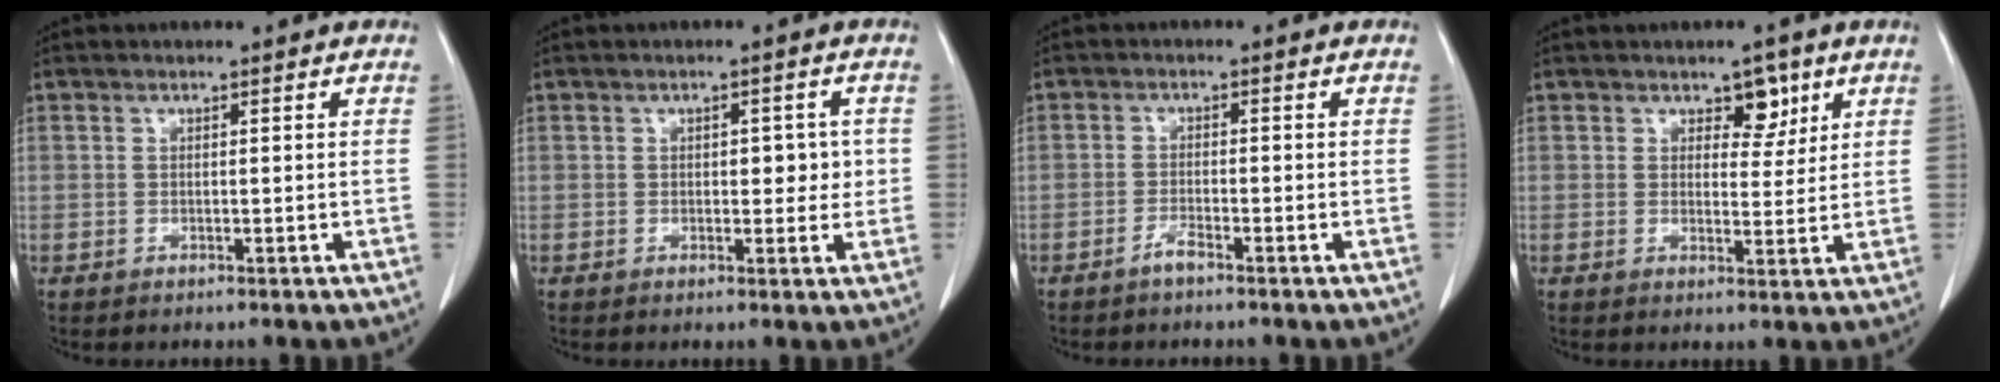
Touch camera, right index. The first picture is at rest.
{"total": 3.9, "force": [0.2, 2.1, 3.2], "torque": [-0.032, 0.005, 0.005]}
{"total": 1.7, "force": [-1.4, 0.0, 1.0], "torque": [-0.021, -0.001, -0.029]}
{"total": 4.0, "force": [2.3, 2.3, 2.4], "torque": [-0.023, -0.001, 0.034]}